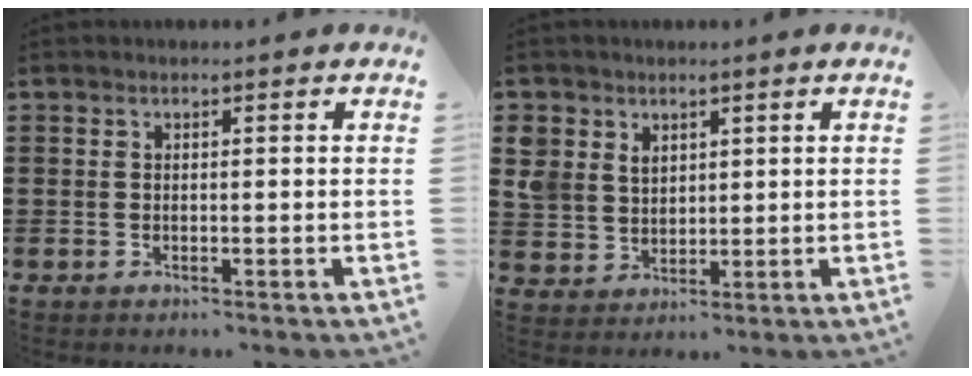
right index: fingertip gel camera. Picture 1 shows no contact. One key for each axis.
{"total": 4.9, "fx": 2.5, "fy": 4.1, "fz": 0.7, "tx": -0.037, "ty": 0.012, "tz": 0.046}